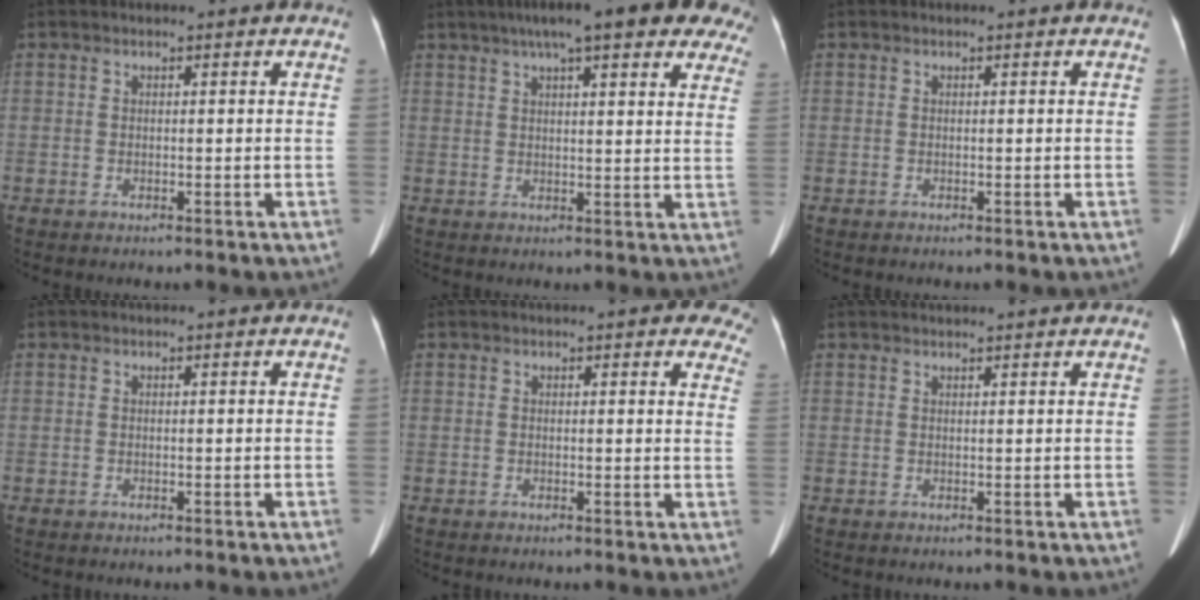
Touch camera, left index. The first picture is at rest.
{"total": 20.0, "force": [14.6, 3.6, 13.2], "torque": [-0.185, 0.045, 0.172]}
{"total": 0.0}
{"total": 0.0}
{"total": 7.5, "force": [6.0, 2.1, 4.0], "torque": [-0.026, -0.009, 0.043]}
{"total": 5.2, "force": [4.9, -0.2, 1.5], "torque": [-0.014, 0.030, 0.060]}